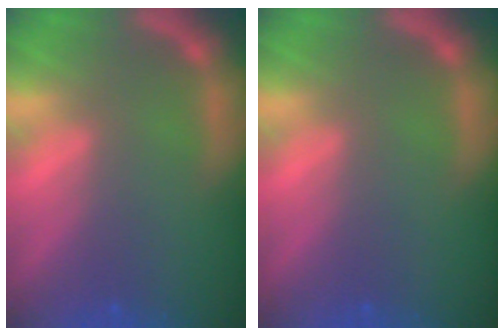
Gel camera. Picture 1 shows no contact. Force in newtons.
{"total": 0.0}